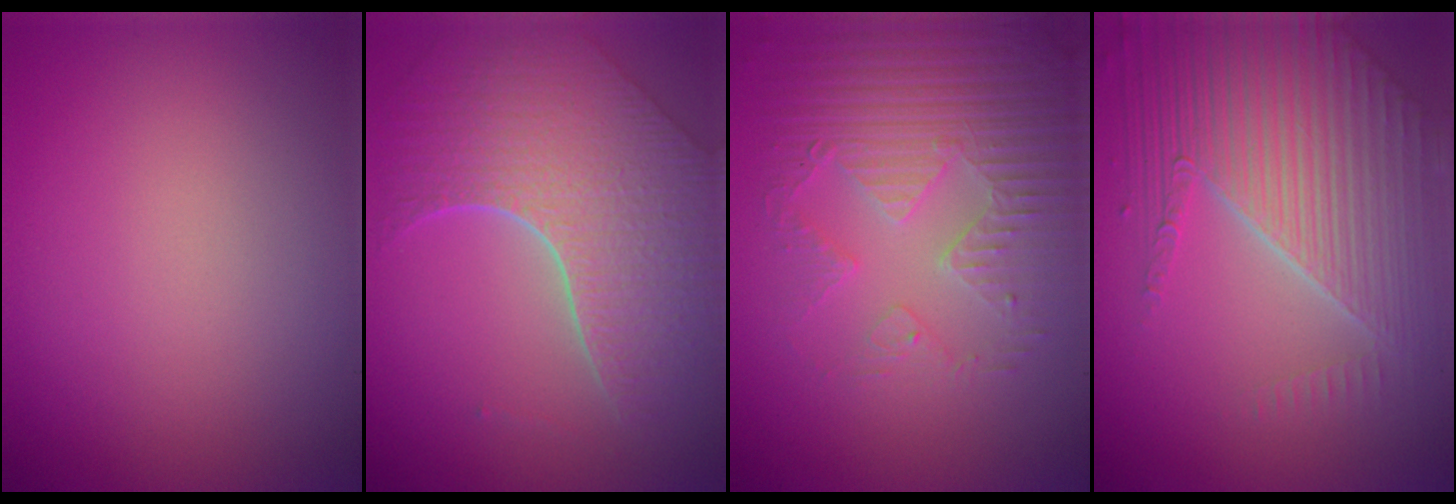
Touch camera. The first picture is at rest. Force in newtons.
{"total": 8.6, "press": 6.2, "slide": 6.0}
{"total": 4.4, "press": 4.3, "slide": 0.7}
{"total": 8.1, "press": 5.9, "slide": 5.7}